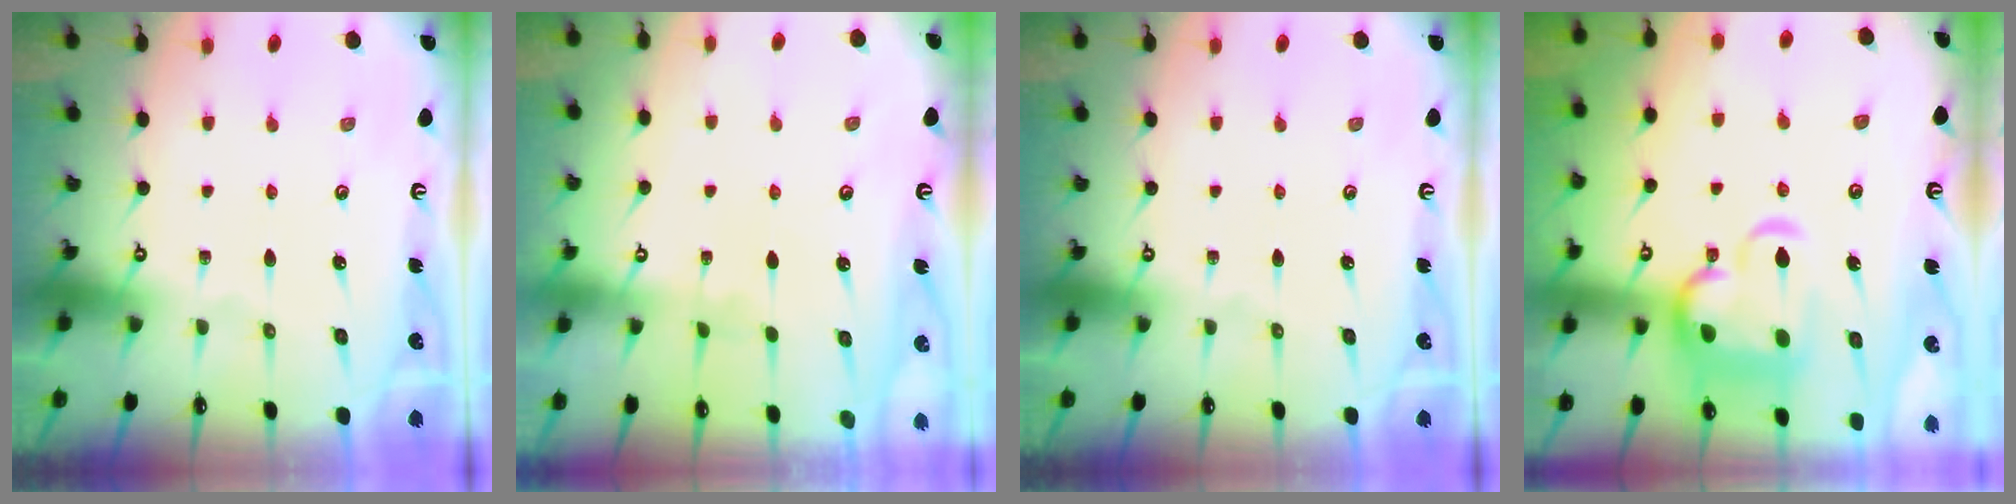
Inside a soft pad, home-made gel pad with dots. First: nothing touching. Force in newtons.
{"total": 3.9, "press": 3.9, "slide": 0.2}
{"total": 0.0}
{"total": 7.6, "press": 7.5, "slide": 1.3}